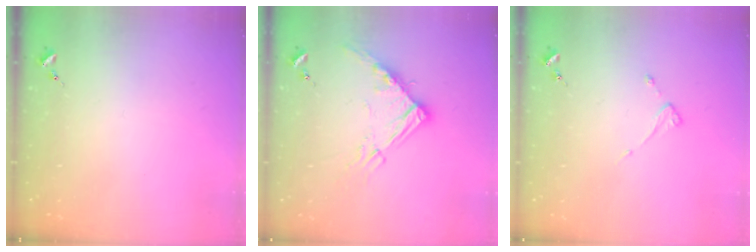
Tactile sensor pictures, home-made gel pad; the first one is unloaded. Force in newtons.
{"total": 12.3, "press": 12.2, "slide": 1.3}
{"total": 3.6, "press": 3.6, "slide": 0.3}